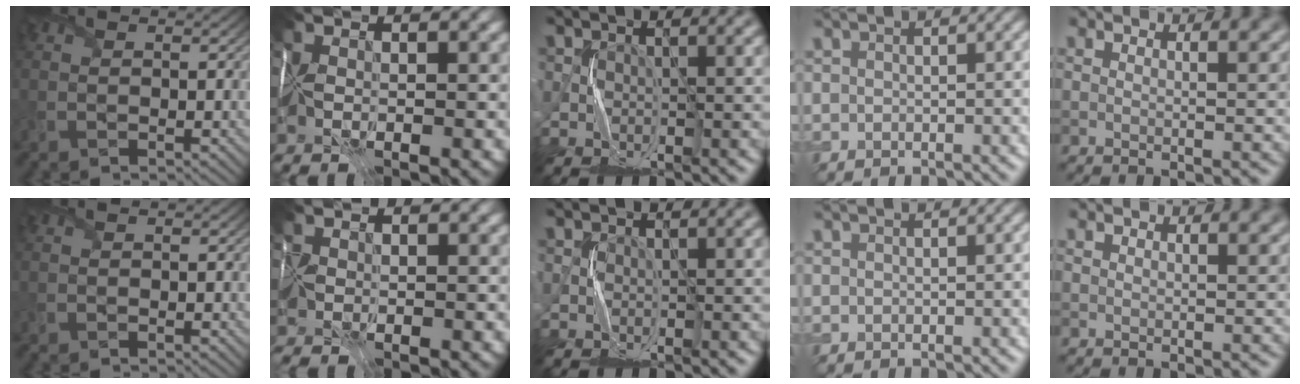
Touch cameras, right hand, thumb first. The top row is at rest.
{"index": {"total": 0.7, "force": [-0.4, 0.5, 0.3], "torque": [-0.002, -0.001, -0.013]}}